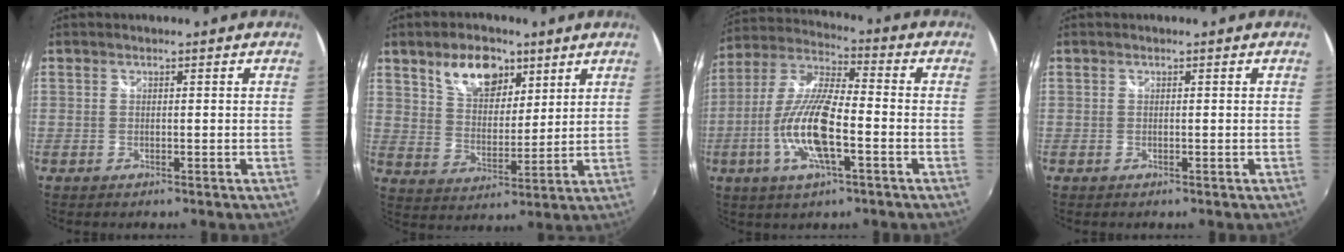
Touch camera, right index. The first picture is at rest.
{"total": 10.8, "force": [6.4, 6.1, 6.2], "torque": [-0.101, 0.016, 0.117]}
{"total": 14.1, "force": [-4.4, 3.6, 12.9], "torque": [-0.266, -0.005, -0.086]}
{"total": 0.0}